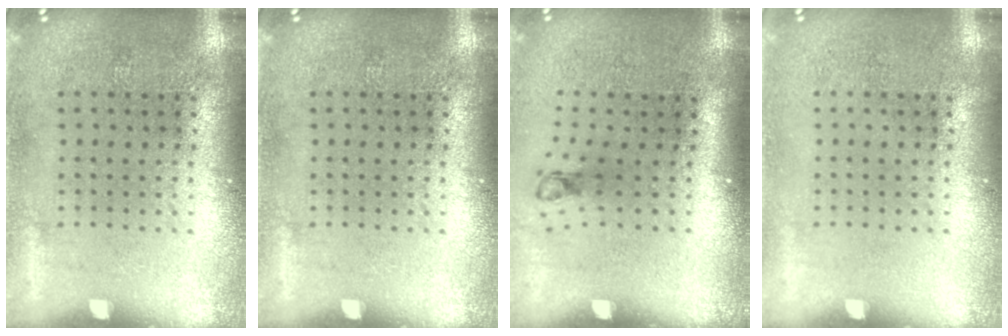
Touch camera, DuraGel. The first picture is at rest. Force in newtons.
{"total": 0.0}
{"total": 0.8, "press": 0.4, "slide": 0.7}
{"total": 0.0}